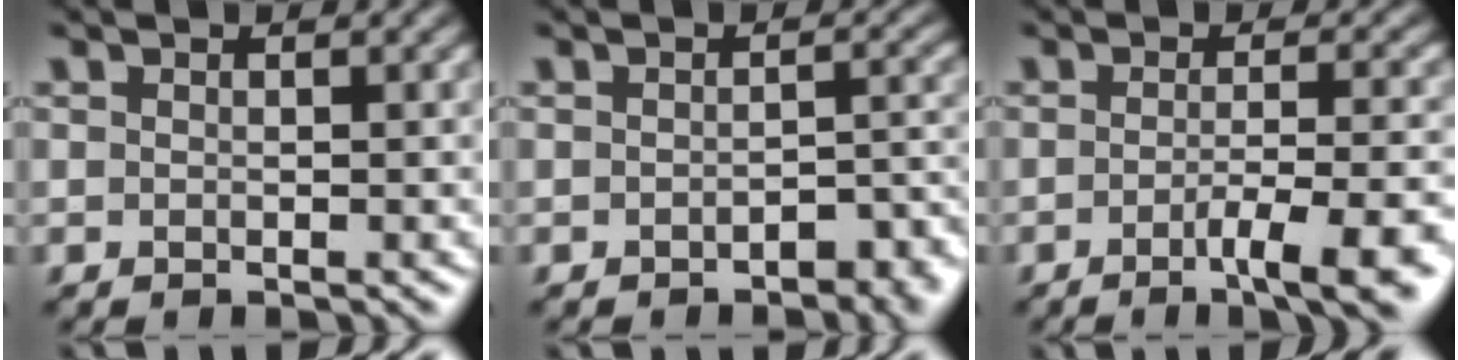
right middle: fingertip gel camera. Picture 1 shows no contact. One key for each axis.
{"total": 3.7, "fx": -1.7, "fy": 1.5, "fz": 2.9, "tx": -0.036, "ty": -0.001, "tz": -0.019}
{"total": 6.7, "fx": -3.0, "fy": 1.5, "fz": 5.8, "tx": -0.074, "ty": -0.003, "tz": -0.043}